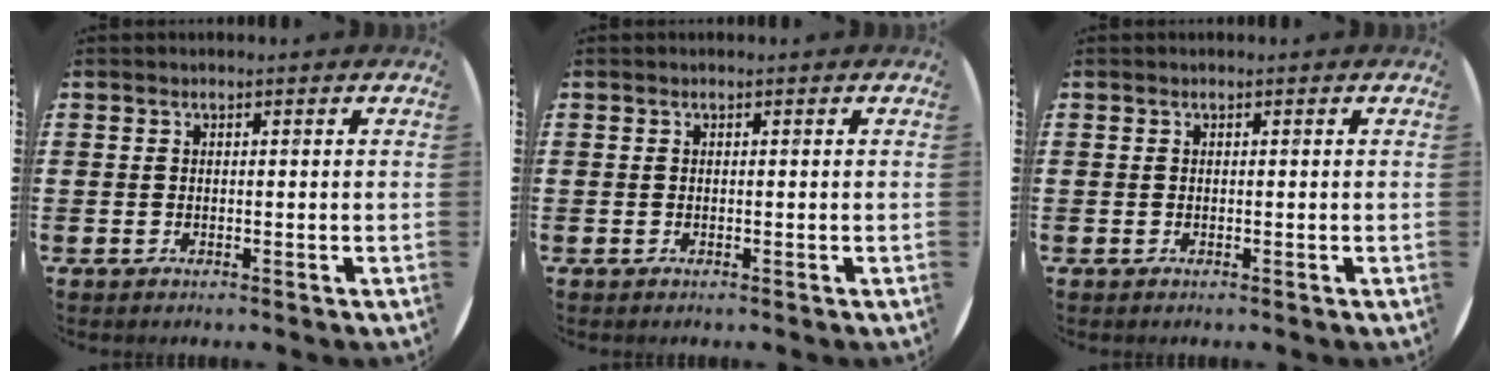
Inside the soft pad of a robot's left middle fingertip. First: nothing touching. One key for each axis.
{"total": 0.0}
{"total": 0.0}